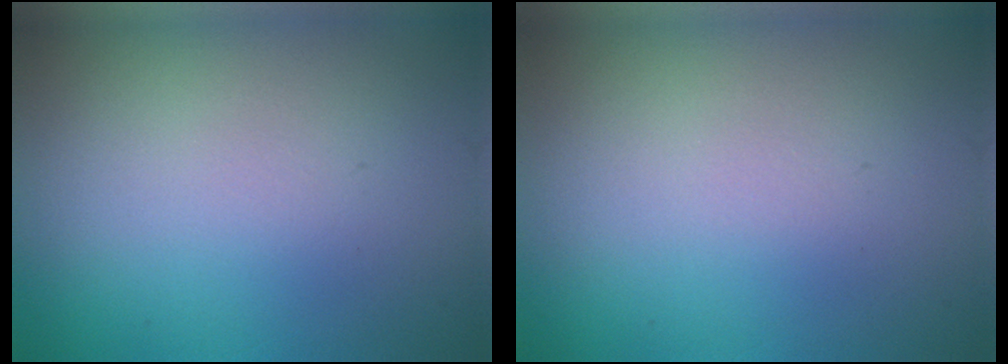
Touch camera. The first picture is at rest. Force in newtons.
{"total": 0.0}